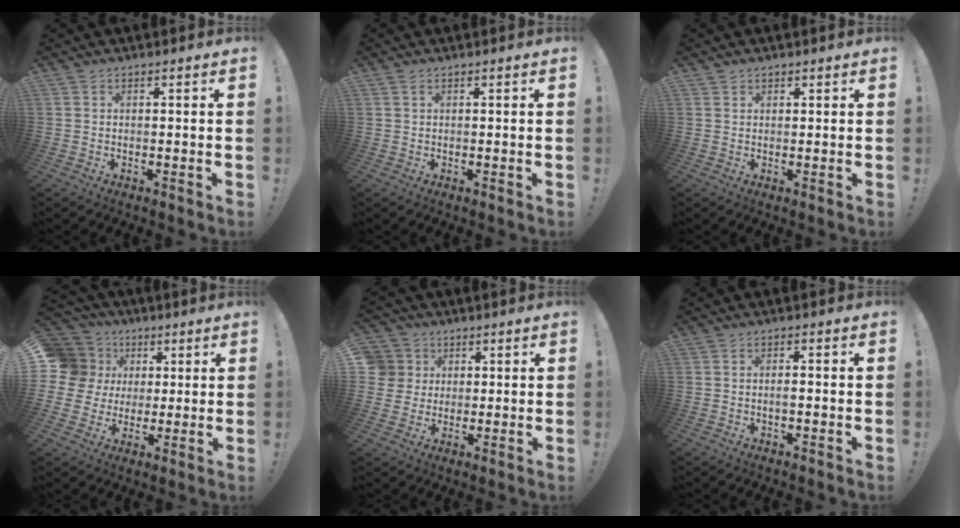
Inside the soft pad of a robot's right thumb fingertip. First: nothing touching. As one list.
[{"total": 0.9, "force": [0.5, 0.4, 0.7], "torque": [-0.016, 0.002, 0.009]}, {"total": 1.1, "force": [0.9, 0.7, 0.1], "torque": [0.004, -0.003, 0.016]}, {"total": 13.2, "force": [3.0, 11.9, 4.7], "torque": [-0.085, -0.007, 0.073]}, {"total": 7.0, "force": [1.6, 6.7, 1.0], "torque": [-0.017, -0.010, 0.033]}, {"total": 1.5, "force": [-0.7, 0.2, 1.4], "torque": [-0.032, 0.005, -0.012]}]